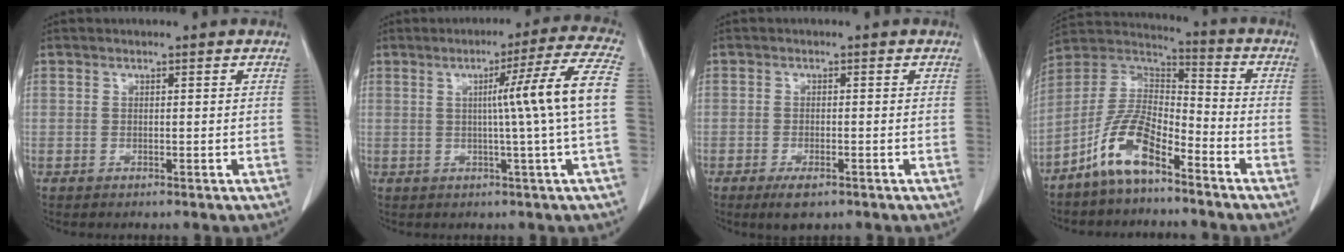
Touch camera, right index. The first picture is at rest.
{"total": 11.1, "force": [0.4, -2.6, 10.7], "torque": [-0.144, 0.006, 0.006]}
{"total": 3.2, "force": [-1.9, 1.0, 2.3], "torque": [-0.043, -0.003, -0.026]}
{"total": 10.7, "force": [-6.9, 3.5, 7.4], "torque": [-0.162, 0.017, -0.134]}